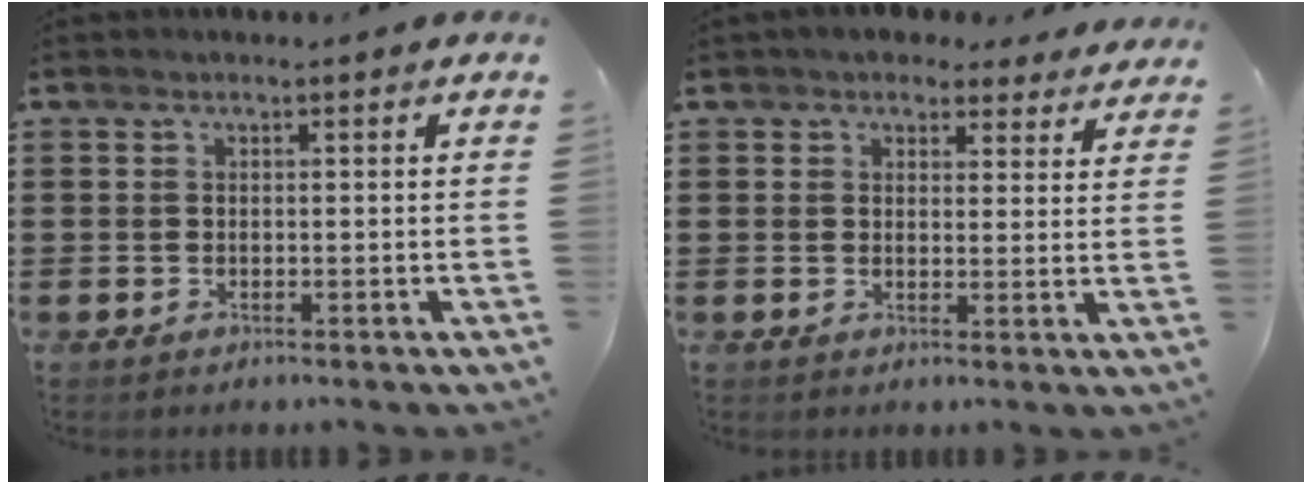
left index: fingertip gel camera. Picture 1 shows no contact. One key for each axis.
{"total": 3.4, "fx": 3.1, "fy": 1.2, "fz": 0.8, "tx": -0.018, "ty": -0.007, "tz": 0.056}